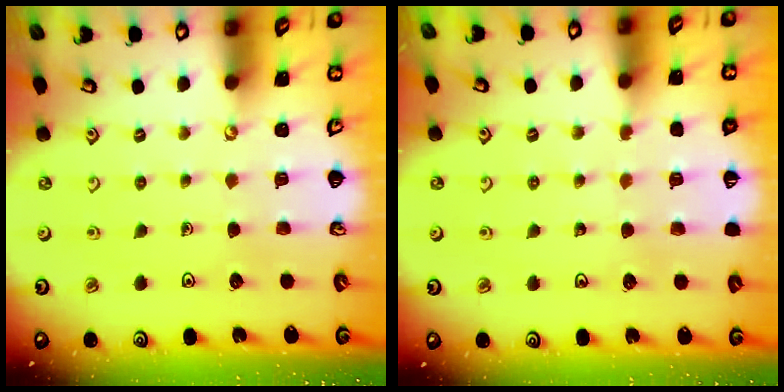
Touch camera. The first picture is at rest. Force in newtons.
{"total": 2.9, "press": 2.9, "slide": 0.5}